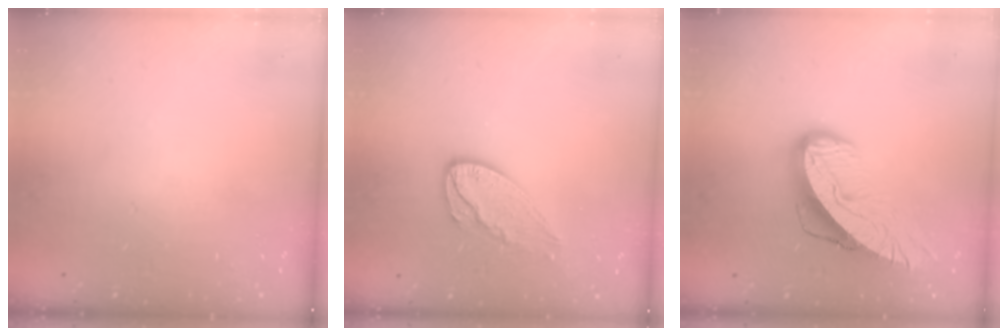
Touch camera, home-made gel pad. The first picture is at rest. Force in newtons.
{"total": 9.5, "press": 9.5, "slide": 0.4}
{"total": 12.9, "press": 12.8, "slide": 1.3}